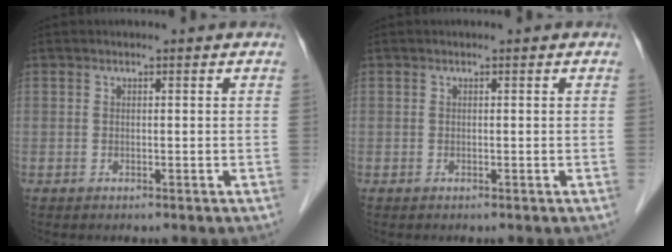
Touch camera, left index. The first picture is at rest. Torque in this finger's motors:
{"motor_torque": [-0.09, -0.09, 0.00, 0.00]}